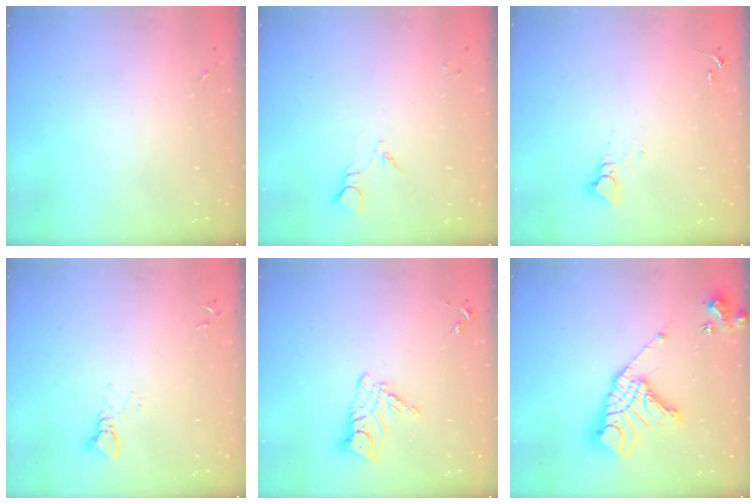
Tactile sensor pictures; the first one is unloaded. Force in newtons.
{"total": 3.6, "press": 3.5, "slide": 0.4}
{"total": 3.6, "press": 3.6, "slide": 0.2}
{"total": 2.2, "press": 2.2, "slide": 0.1}
{"total": 9.9, "press": 9.8, "slide": 1.1}
{"total": 18.9, "press": 18.8, "slide": 2.1}